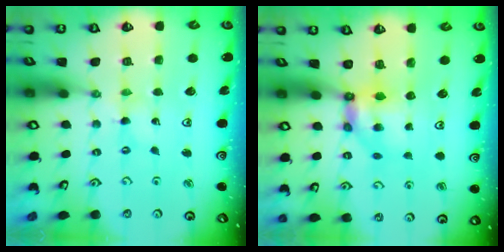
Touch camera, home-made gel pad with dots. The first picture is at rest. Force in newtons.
{"total": 6.7, "press": 6.7, "slide": 0.6}